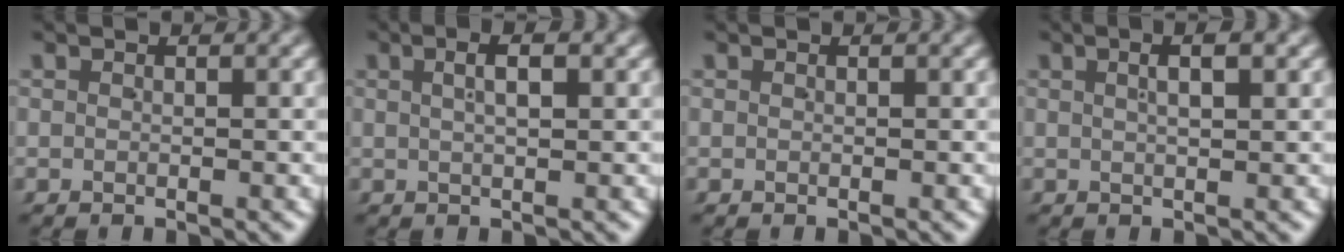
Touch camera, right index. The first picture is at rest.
{"total": 2.5, "force": [0.9, 0.4, 2.3], "torque": [-0.025, 0.011, 0.012]}
{"total": 0.0}
{"total": 2.3, "force": [0.9, 0.2, 2.1], "torque": [-0.023, 0.010, 0.014]}